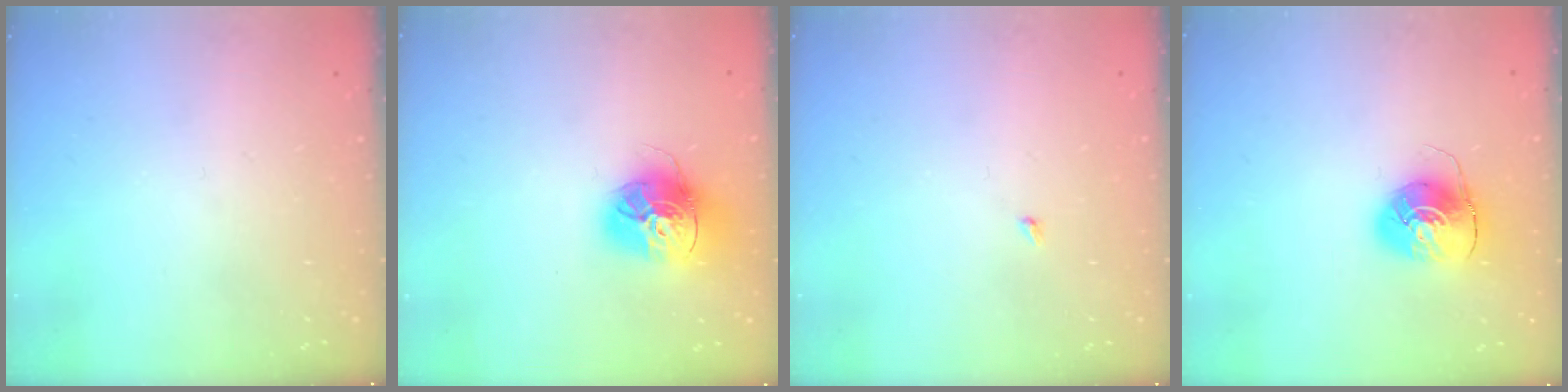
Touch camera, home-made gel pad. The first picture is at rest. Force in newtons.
{"total": 16.8, "press": 16.7, "slide": 1.5}
{"total": 1.9, "press": 1.9, "slide": 0.3}
{"total": 8.5, "press": 8.5, "slide": 0.1}